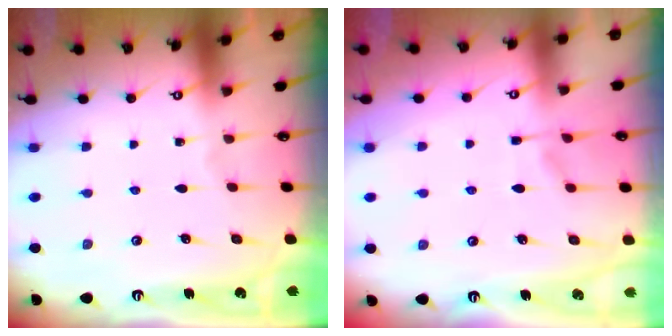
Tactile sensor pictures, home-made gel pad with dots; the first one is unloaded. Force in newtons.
{"total": 1.3, "press": 0.0, "slide": 1.3}